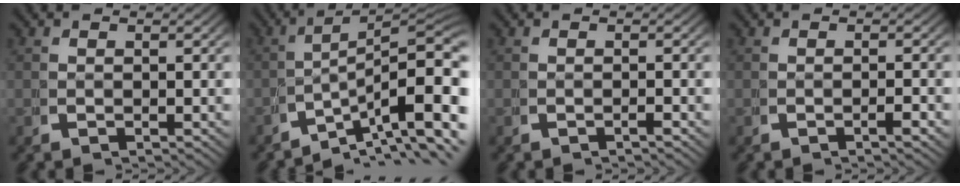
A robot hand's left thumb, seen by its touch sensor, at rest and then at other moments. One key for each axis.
{"total": 12.1, "fx": -2.8, "fy": 6.4, "fz": 9.9, "tx": -0.150, "ty": -0.037, "tz": -0.026}
{"total": 0.5, "fx": -0.5, "fy": -0.1, "fz": 0.2, "tx": -0.003, "ty": 0.004, "tz": -0.011}
{"total": 0.9, "fx": -0.5, "fy": 0.0, "fz": 0.7, "tx": -0.011, "ty": 0.005, "tz": -0.012}